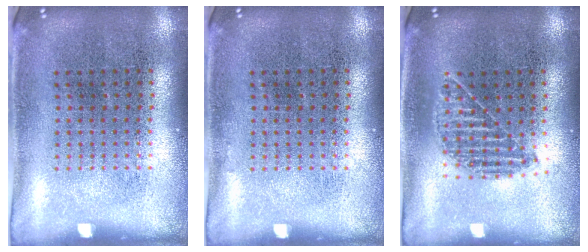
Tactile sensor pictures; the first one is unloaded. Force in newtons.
{"total": 0.0}
{"total": 1.1, "press": 1.0, "slide": 0.5}